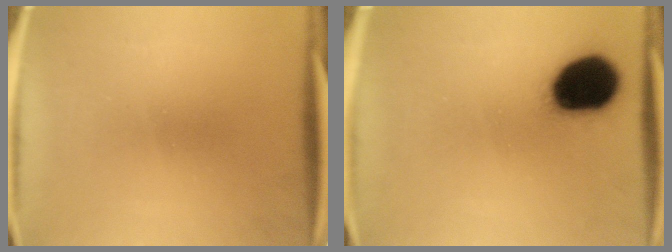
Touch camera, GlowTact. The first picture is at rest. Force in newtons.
{"total": 17.0}